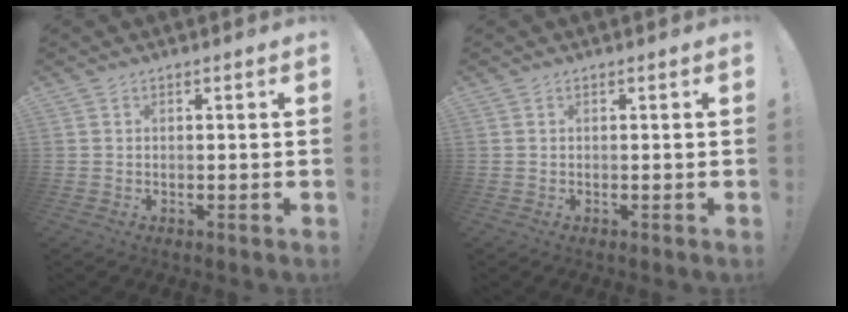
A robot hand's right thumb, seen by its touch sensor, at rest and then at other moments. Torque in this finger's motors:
{"motor_torque": [0.00, 0.00, 0.00, 0.00, 0.00]}